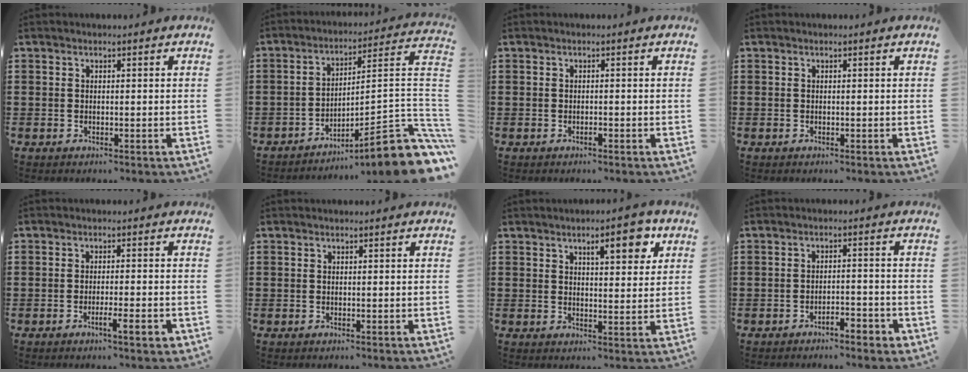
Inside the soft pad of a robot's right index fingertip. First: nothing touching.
{"total": 10.6, "force": [-6.1, 0.9, 8.6], "torque": [-0.116, -0.013, -0.117]}
{"total": 0.6, "force": [-0.4, 0.1, 0.4], "torque": [-0.009, -0.003, -0.008]}
{"total": 0.0}
{"total": 3.8, "force": [-2.0, 0.5, 3.2], "torque": [-0.057, -0.008, -0.033]}
{"total": 0.0}
{"total": 6.6, "force": [3.7, 2.1, 5.1], "torque": [-0.068, -0.004, 0.053]}
{"total": 2.6, "force": [-2.4, 0.5, 0.9], "torque": [-0.019, 0.007, -0.049]}